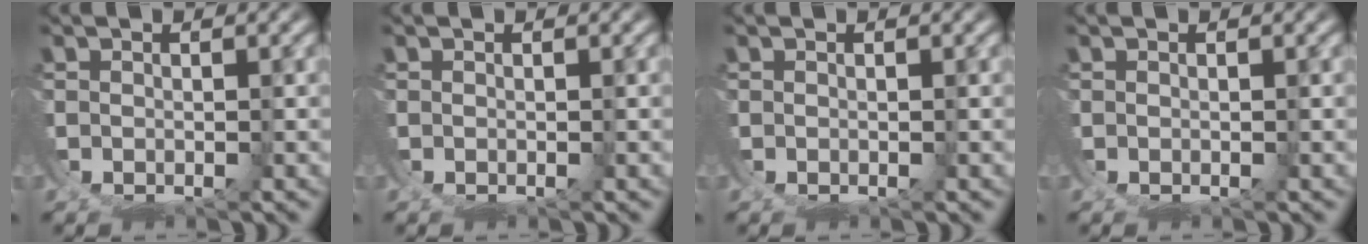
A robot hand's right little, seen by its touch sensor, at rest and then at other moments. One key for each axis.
{"total": 0.0}
{"total": 0.0}
{"total": 0.0}